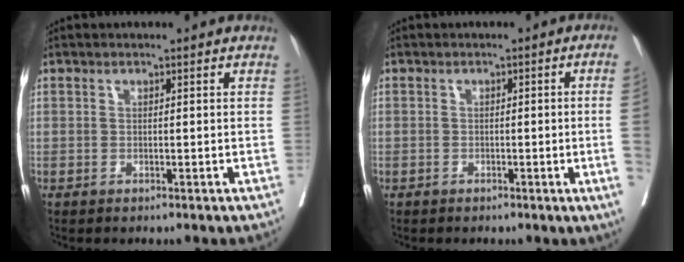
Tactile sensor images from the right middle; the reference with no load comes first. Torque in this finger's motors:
{"motor_torque": [0.66, -0.65, -0.68, -0.21]}